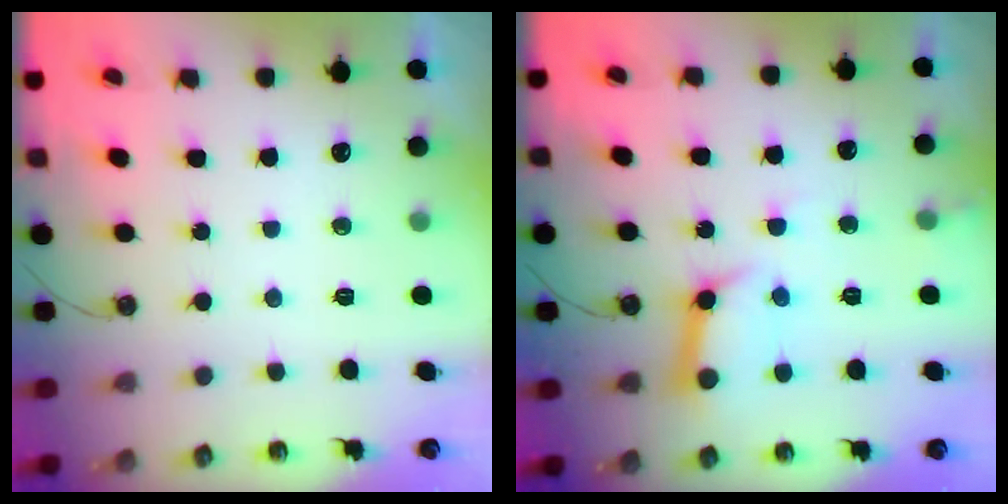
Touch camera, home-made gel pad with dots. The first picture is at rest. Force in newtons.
{"total": 12.0, "press": 11.9, "slide": 1.5}